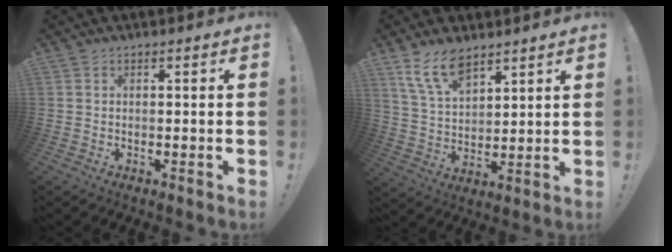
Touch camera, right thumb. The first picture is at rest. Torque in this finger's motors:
{"motor_torque": [0.08, 0.08, 0.25, 0.25, 0.02]}